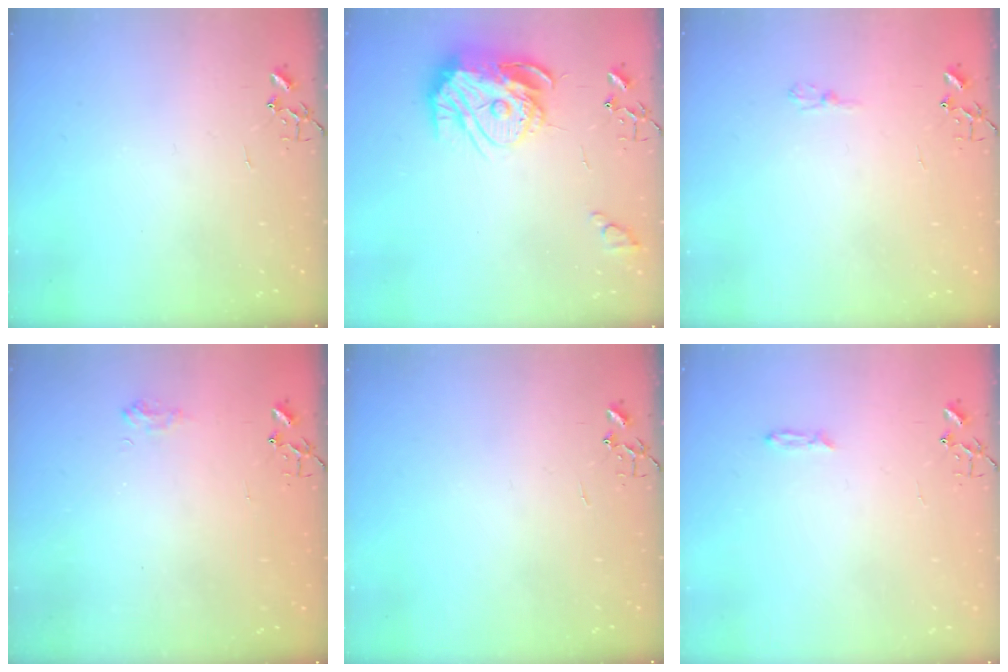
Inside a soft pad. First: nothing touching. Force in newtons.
{"total": 16.3, "press": 16.2, "slide": 1.6}
{"total": 4.8, "press": 4.8, "slide": 0.5}
{"total": 6.9, "press": 6.9, "slide": 0.7}
{"total": 0.0}
{"total": 3.7, "press": 3.6, "slide": 0.4}